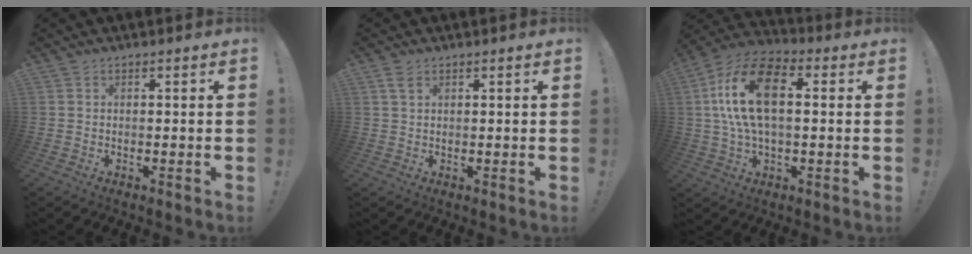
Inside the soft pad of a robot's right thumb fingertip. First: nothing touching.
{"total": 2.4, "force": [1.4, 1.0, 1.6], "torque": [-0.031, -0.001, 0.026]}
{"total": 17.5, "force": [2.7, 9.3, 14.5], "torque": [-0.277, 0.009, 0.044]}